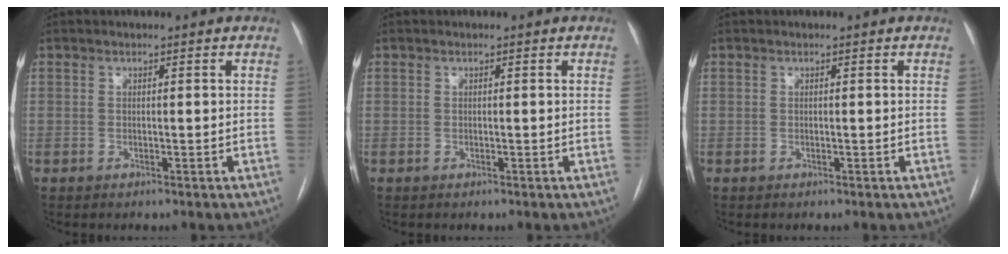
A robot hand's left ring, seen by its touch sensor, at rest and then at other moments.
{"total": 0.0}
{"total": 0.0}